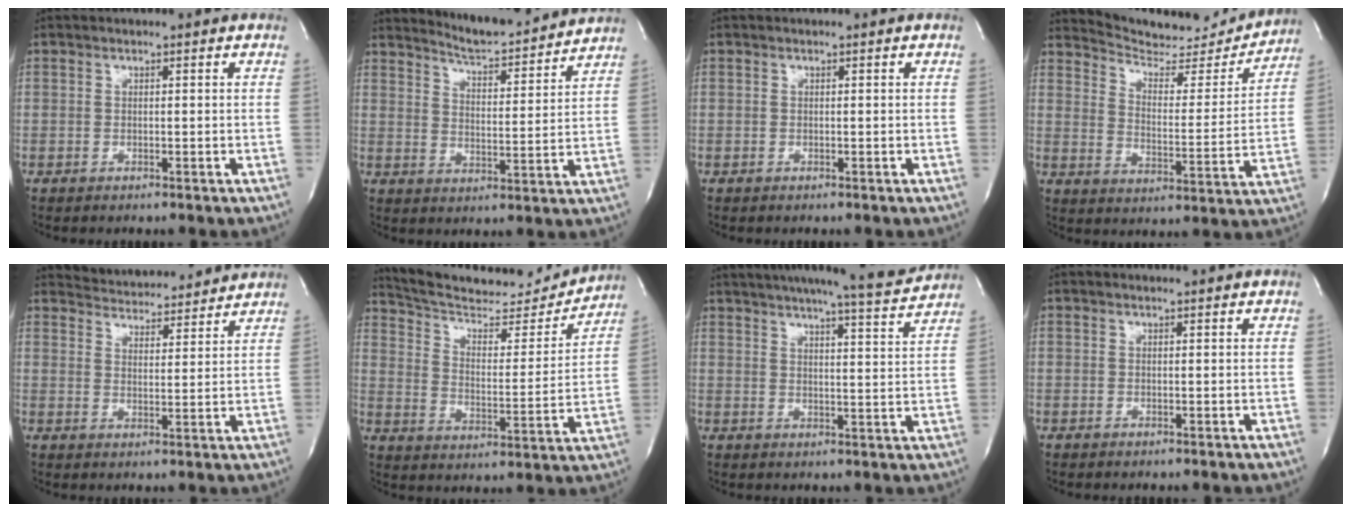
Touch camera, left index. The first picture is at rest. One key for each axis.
{"total": 11.9, "fx": 11.5, "fy": 0.5, "fz": 3.0, "tx": -0.051, "ty": -0.007, "tz": 0.165}
{"total": 0.0}
{"total": 15.6, "fx": 15.2, "fy": 2.4, "fz": 2.0, "tx": -0.025, "ty": -0.041, "tz": 0.209}
{"total": 11.8, "fx": 11.5, "fy": 1.8, "fz": 1.9, "tx": -0.029, "ty": 0.010, "tz": 0.157}
{"total": 19.1, "fx": 18.3, "fy": 3.0, "fz": 4.5, "tx": -0.068, "ty": -0.030, "tz": 0.269}
{"total": 16.2, "fx": 14.9, "fy": -0.1, "fz": 6.3, "tx": -0.098, "ty": -0.027, "tz": 0.192}
{"total": 0.9, "fx": 0.9, "fy": -0.1, "fz": 0.1, "tx": -0.007, "ty": 0.002, "tz": 0.013}